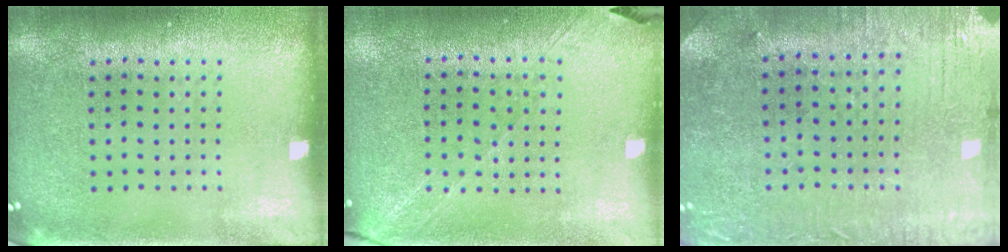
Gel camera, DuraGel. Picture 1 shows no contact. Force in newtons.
{"total": 1.5, "press": 1.3, "slide": 0.8}
{"total": 0.7, "press": 0.6, "slide": 0.4}